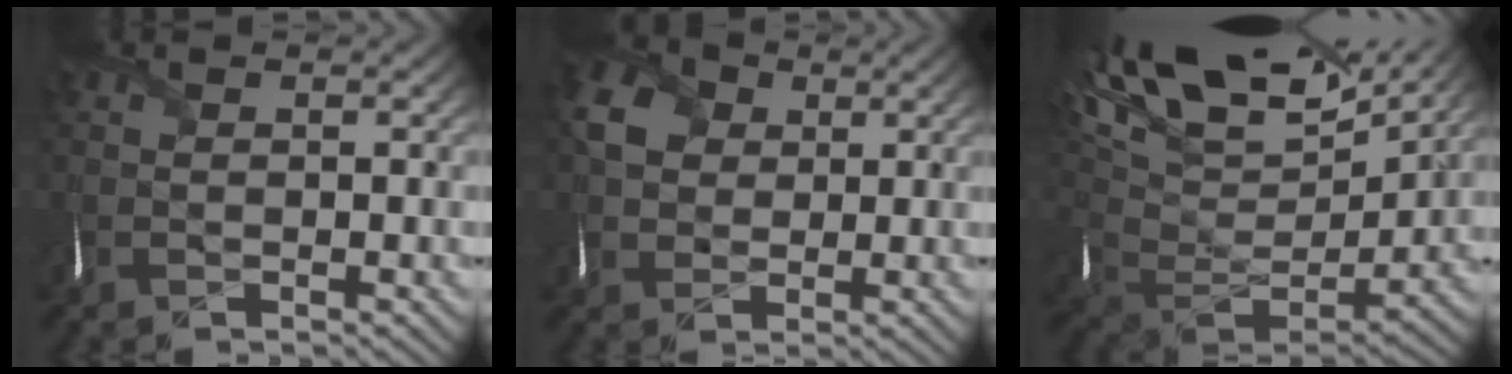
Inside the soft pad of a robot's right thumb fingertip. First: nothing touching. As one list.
[{"total": 5.5, "force": [1.7, 4.6, 2.5], "torque": [-0.060, 0.010, 0.025]}, {"total": 19.9, "force": [10.8, 9.8, 13.6], "torque": [-0.274, 0.024, 0.193]}]